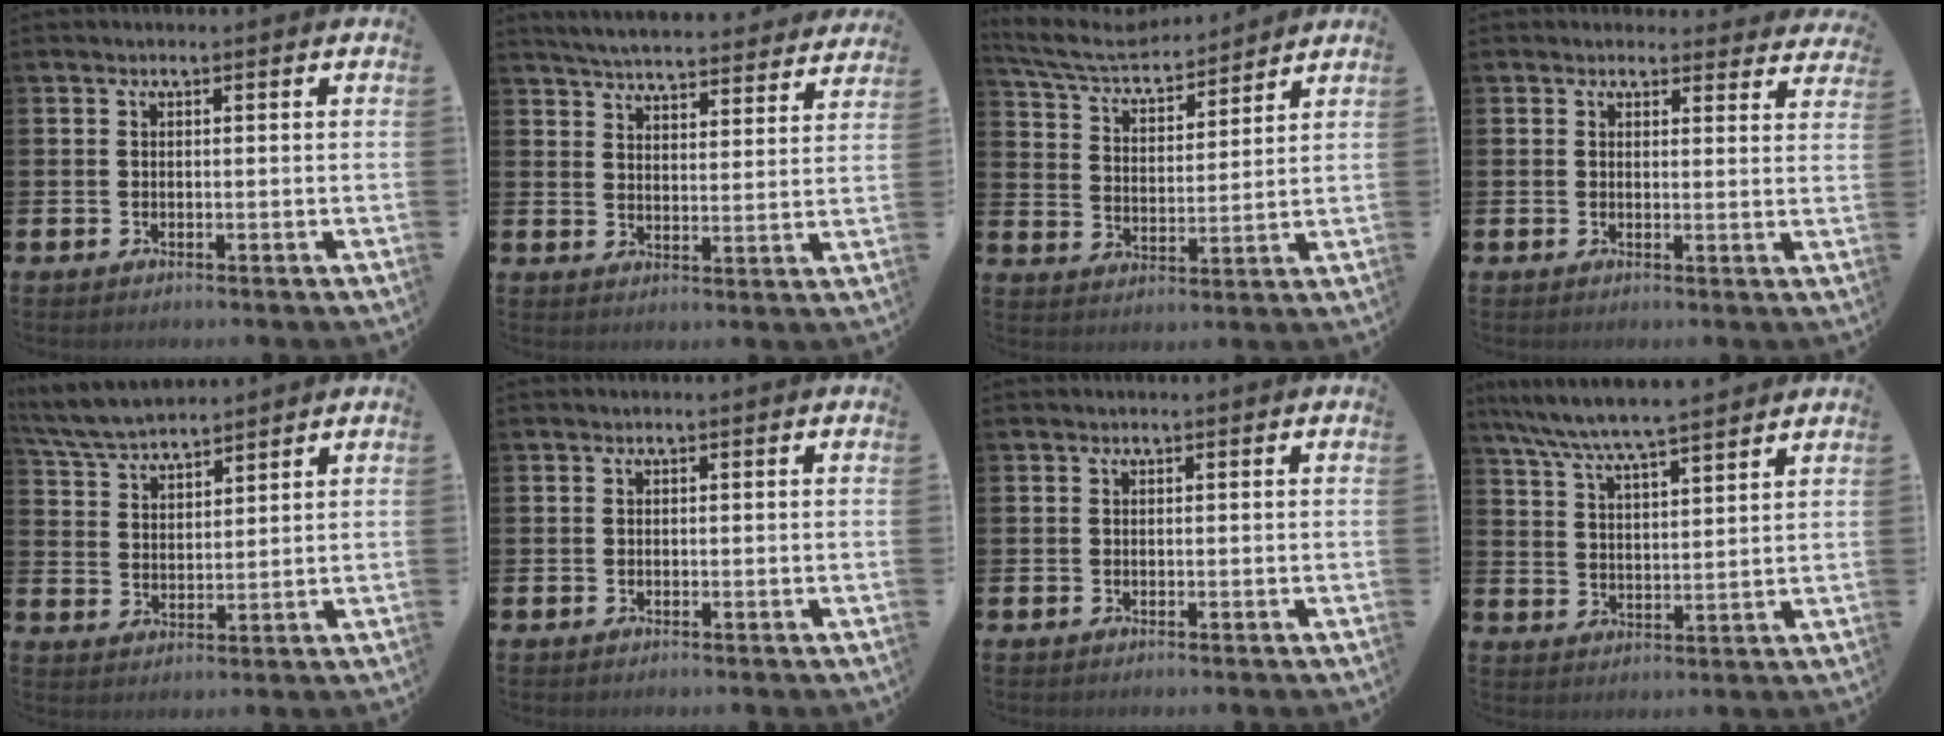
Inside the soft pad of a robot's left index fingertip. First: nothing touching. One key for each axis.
{"total": 5.5, "fx": 5.4, "fy": 0.5, "fz": 0.8, "tx": -0.032, "ty": -0.042, "tz": 0.093}
{"total": 6.5, "fx": 6.0, "fy": 1.5, "fz": 2.0, "tx": -0.068, "ty": -0.037, "tz": 0.104}
{"total": 2.5, "fx": 2.3, "fy": 0.8, "fz": -0.1, "tx": 0.008, "ty": -0.012, "tz": 0.040}
{"total": 5.7, "fx": 5.6, "fy": 0.9, "fz": 0.9, "tx": -0.041, "ty": -0.023, "tz": 0.102}
{"total": 0.0}
{"total": 0.0}
{"total": 7.1, "fx": 6.8, "fy": 0.0, "fz": 2.0, "tx": -0.064, "ty": -0.038, "tz": 0.120}